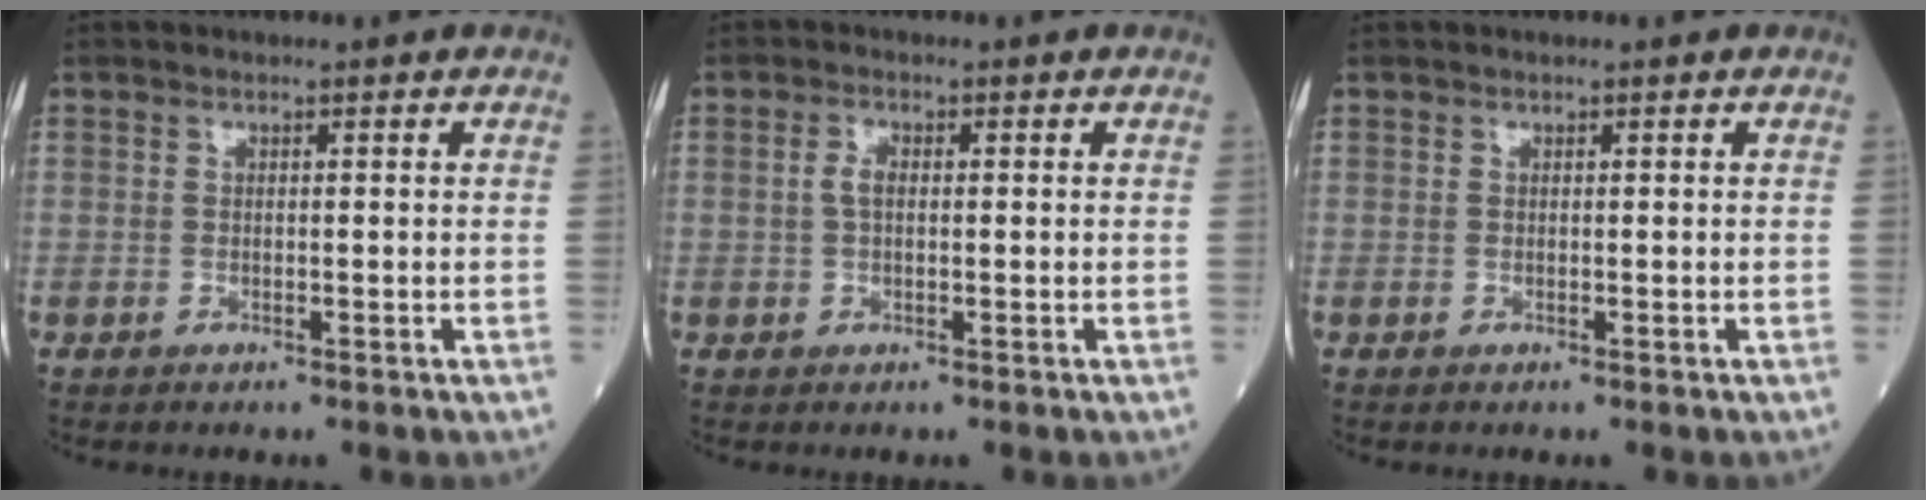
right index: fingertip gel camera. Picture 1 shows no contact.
{"total": 2.0, "force": [0.2, 1.0, 1.7], "torque": [-0.038, 0.006, 0.002]}
{"total": 0.0}